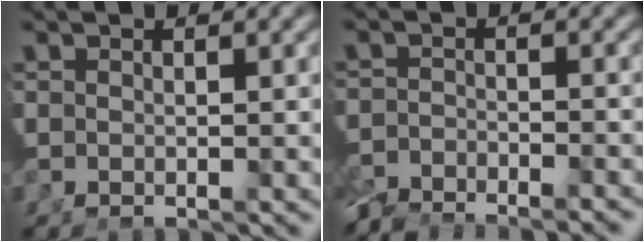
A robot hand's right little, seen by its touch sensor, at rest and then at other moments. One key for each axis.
{"total": 5.9, "fx": -5.6, "fy": 1.7, "fz": 1.3, "tx": -0.013, "ty": -0.022, "tz": -0.082}